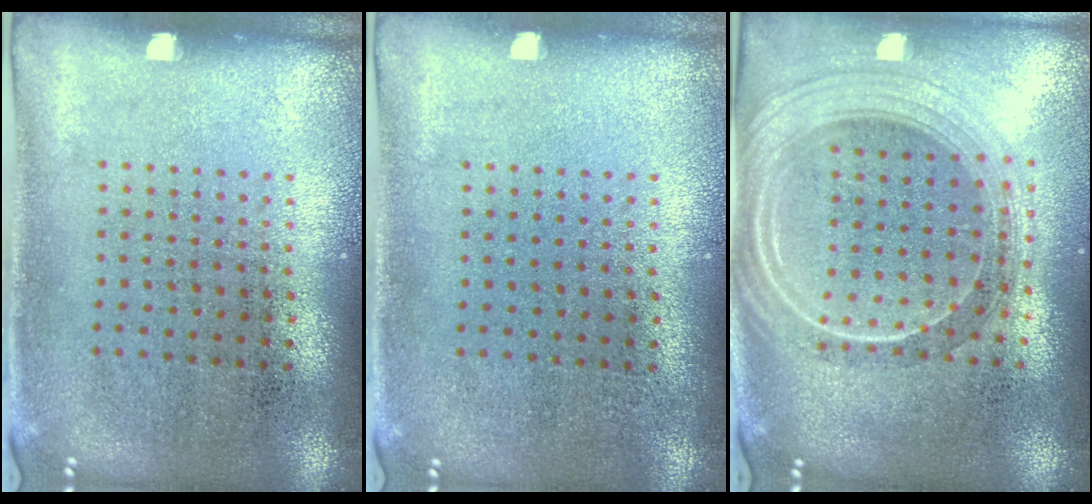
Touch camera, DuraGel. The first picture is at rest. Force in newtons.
{"total": 0.0}
{"total": 2.4, "press": 2.1, "slide": 1.2}